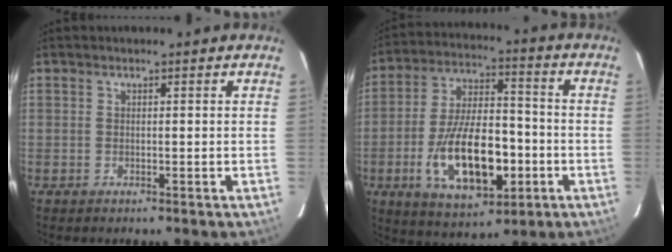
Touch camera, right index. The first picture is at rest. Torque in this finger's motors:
{"motor_torque": [0.63, -0.27, 1.05, 0.21]}